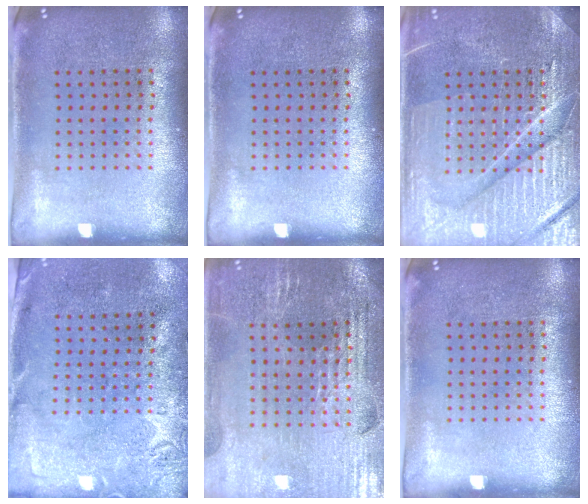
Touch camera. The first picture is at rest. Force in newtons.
{"total": 0.0}
{"total": 4.8, "press": 4.8, "slide": 0.5}
{"total": 2.8, "press": 2.2, "slide": 1.8}
{"total": 2.9, "press": 2.8, "slide": 0.5}
{"total": 0.0}